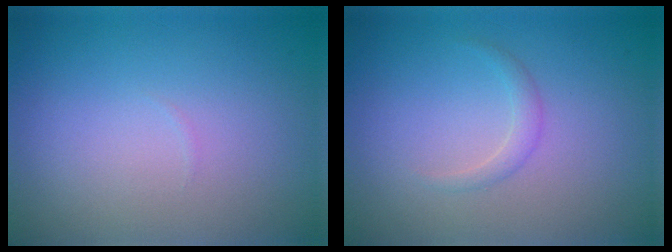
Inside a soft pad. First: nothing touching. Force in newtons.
{"total": 1.1, "press": 1.1, "slide": 0.1}